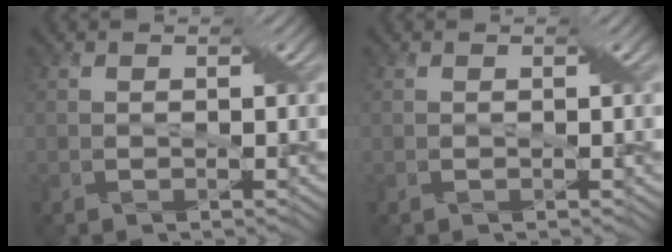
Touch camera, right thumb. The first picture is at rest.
{"total": 0.0}